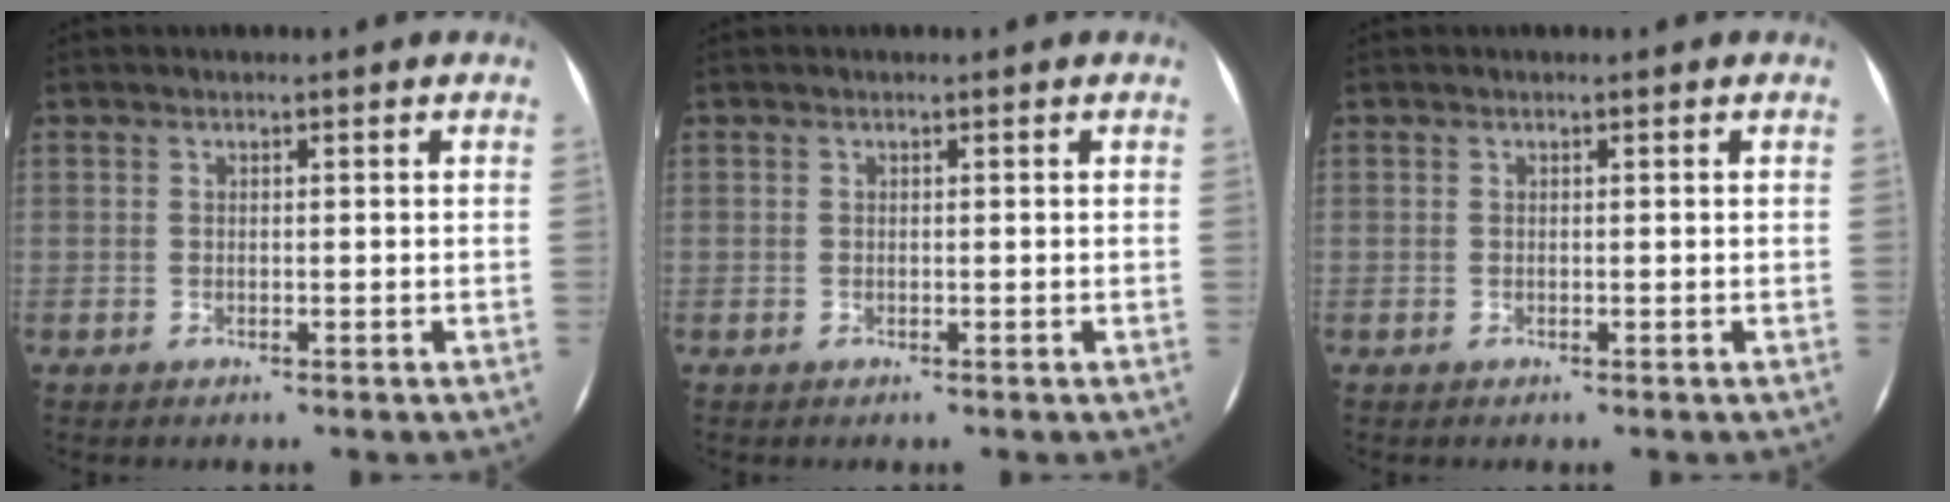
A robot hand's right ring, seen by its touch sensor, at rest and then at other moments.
{"total": 0.0}
{"total": 0.0}